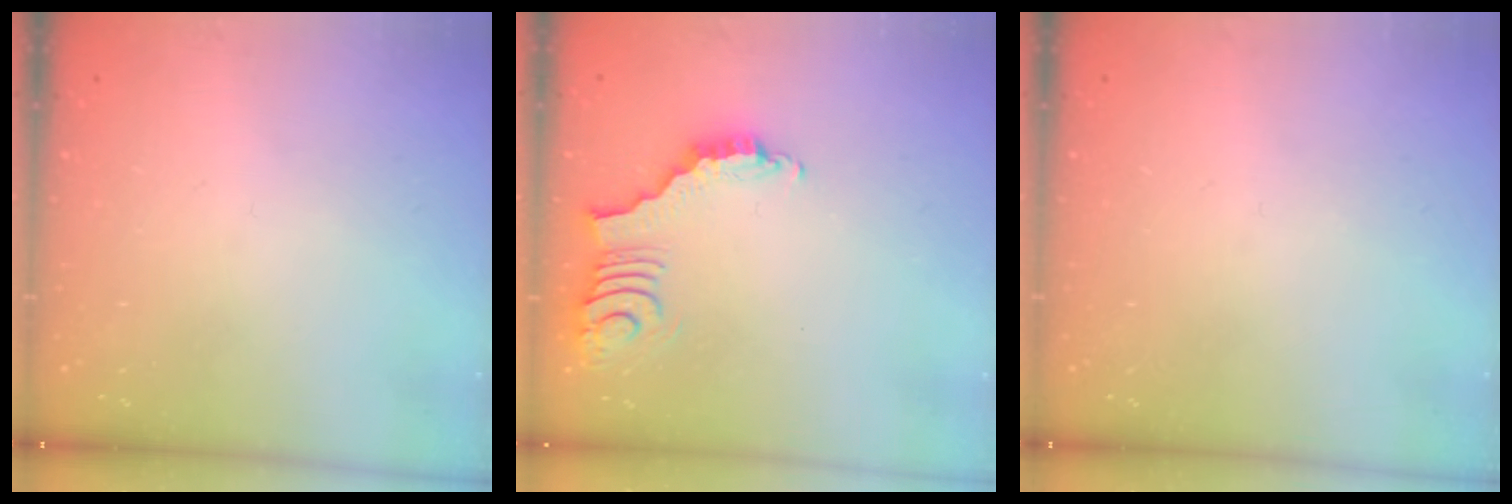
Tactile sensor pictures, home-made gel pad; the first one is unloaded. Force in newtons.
{"total": 4.0, "press": 3.9, "slide": 0.7}
{"total": 0.0}